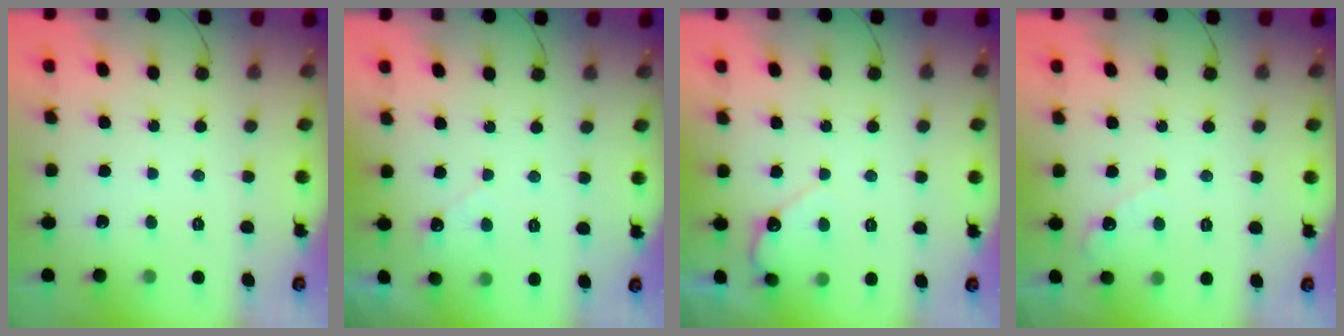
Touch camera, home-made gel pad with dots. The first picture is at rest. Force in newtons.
{"total": 2.8, "press": 2.8, "slide": 0.2}
{"total": 4.4, "press": 4.4, "slide": 0.3}
{"total": 3.1, "press": 3.1, "slide": 0.3}